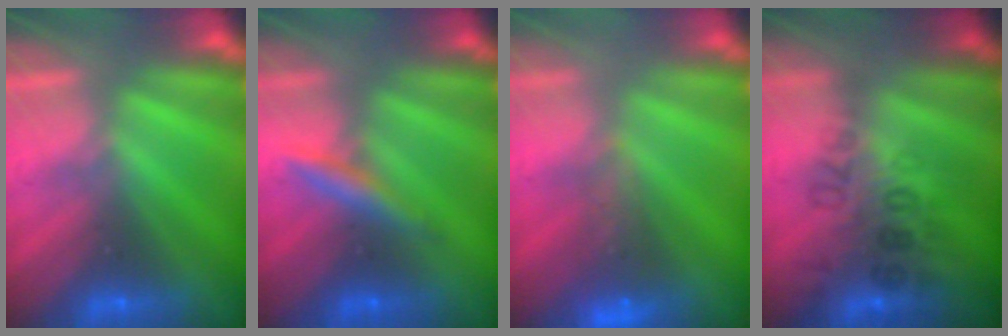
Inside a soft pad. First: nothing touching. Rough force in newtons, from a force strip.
{"total": 4.2}
{"total": 8.2}
{"total": 2.8}